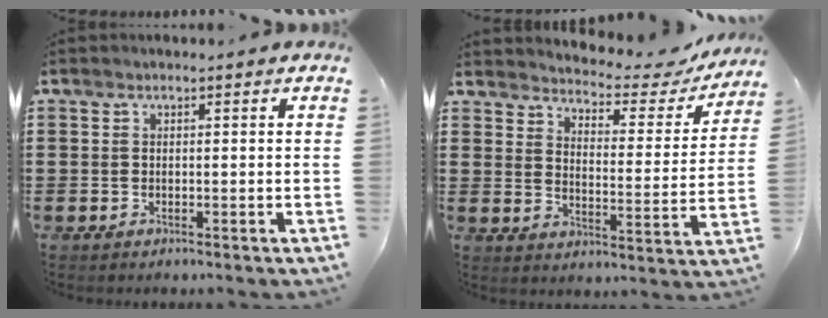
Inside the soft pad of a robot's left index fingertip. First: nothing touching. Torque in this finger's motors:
{"motor_torque": [1.67, -0.47, 0.66, 0.13]}